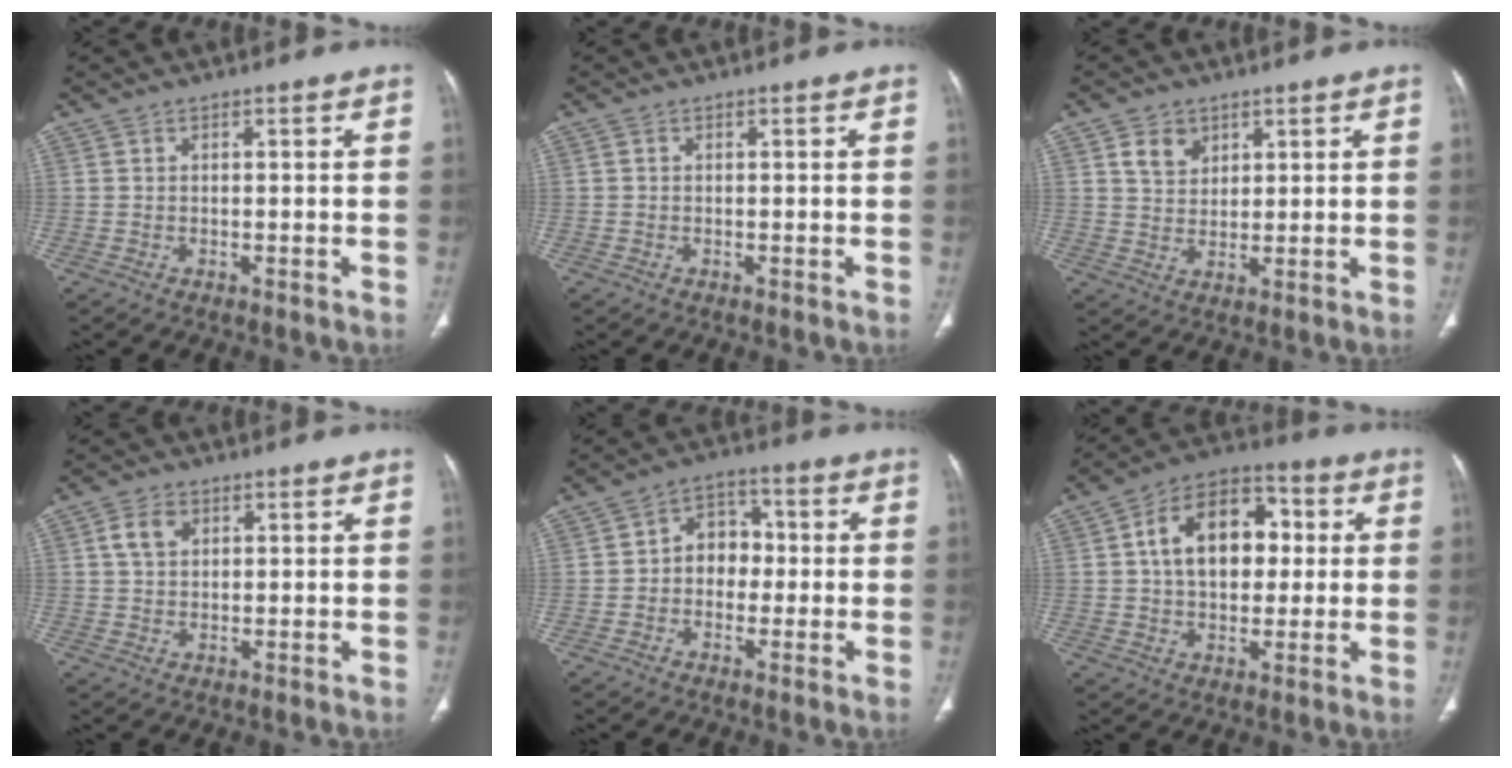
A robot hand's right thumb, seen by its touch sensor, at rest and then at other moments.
{"total": 0.0}
{"total": 5.1, "force": [2.6, 3.8, 2.1], "torque": [-0.017, -0.019, 0.052]}
{"total": 4.2, "force": [1.5, 3.1, 2.5], "torque": [-0.040, 0.002, 0.026]}
{"total": 7.1, "force": [-0.5, 5.7, 4.2], "torque": [-0.026, 0.027, -0.021]}
{"total": 15.8, "force": [2.4, 10.7, 11.4], "torque": [-0.146, 0.023, 0.030]}